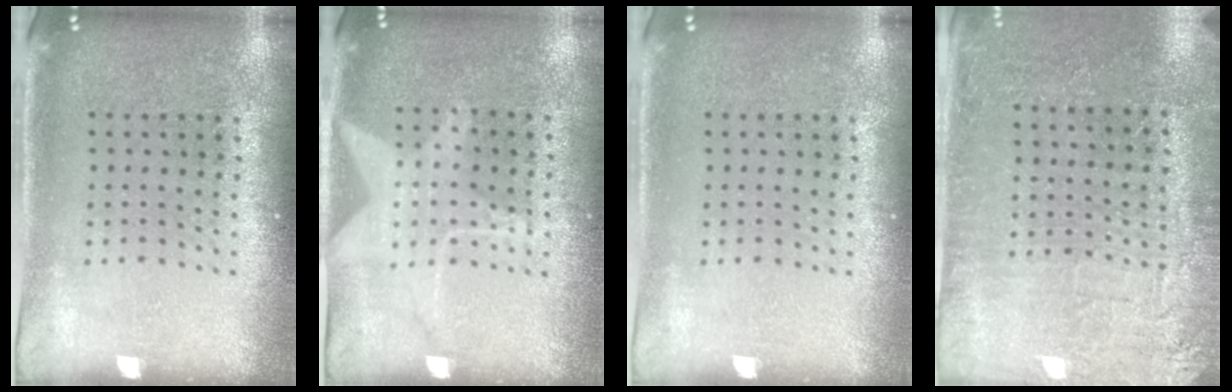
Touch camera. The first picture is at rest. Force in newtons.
{"total": 1.1, "press": 1.0, "slide": 0.4}
{"total": 0.0}
{"total": 2.9, "press": 2.8, "slide": 0.5}